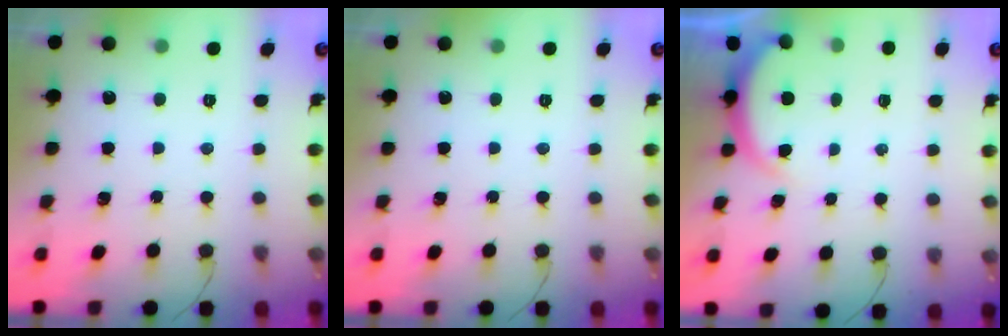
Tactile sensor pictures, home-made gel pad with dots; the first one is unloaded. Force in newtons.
{"total": 0.0}
{"total": 2.5, "press": 2.5, "slide": 0.5}